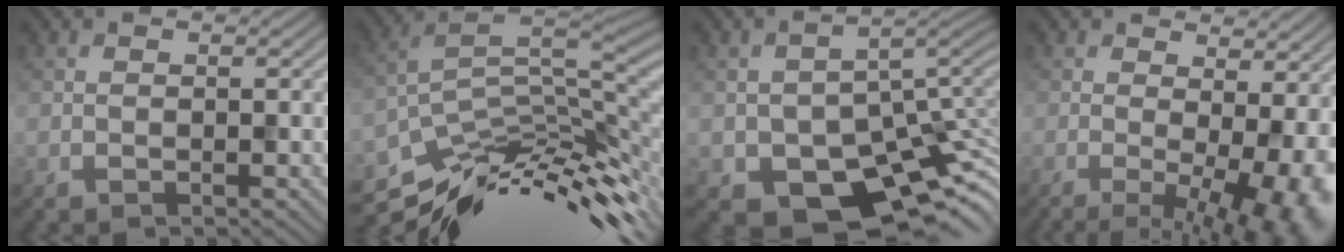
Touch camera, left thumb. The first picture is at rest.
{"total": 11.1, "force": [-7.4, 3.6, 7.5], "torque": [-0.131, -0.002, -0.120]}
{"total": 10.7, "force": [-4.5, 6.9, 6.8], "torque": [-0.105, -0.032, -0.063]}
{"total": 9.5, "force": [-1.6, 3.4, 8.8], "torque": [-0.120, -0.009, -0.006]}